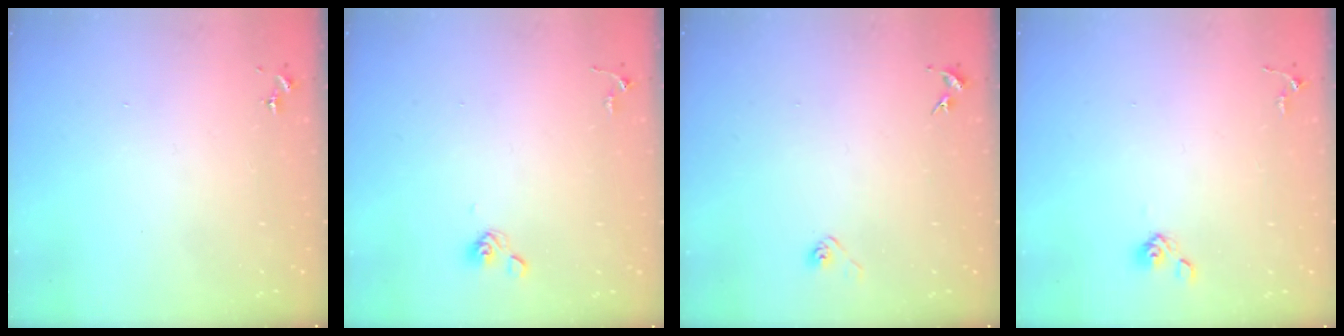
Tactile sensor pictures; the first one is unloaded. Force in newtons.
{"total": 5.7, "press": 5.3, "slide": 2.1}
{"total": 2.9, "press": 2.8, "slide": 0.8}
{"total": 3.9, "press": 3.6, "slide": 1.5}